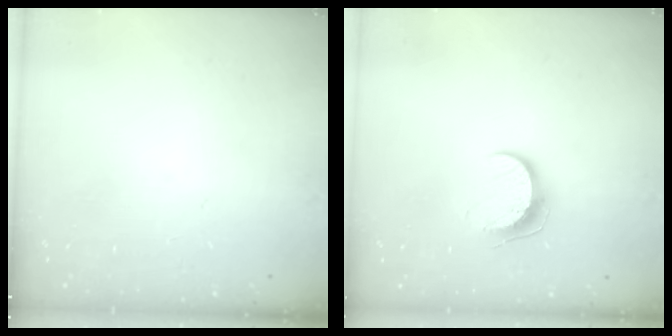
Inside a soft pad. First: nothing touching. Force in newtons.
{"total": 8.8, "press": 8.8, "slide": 0.5}